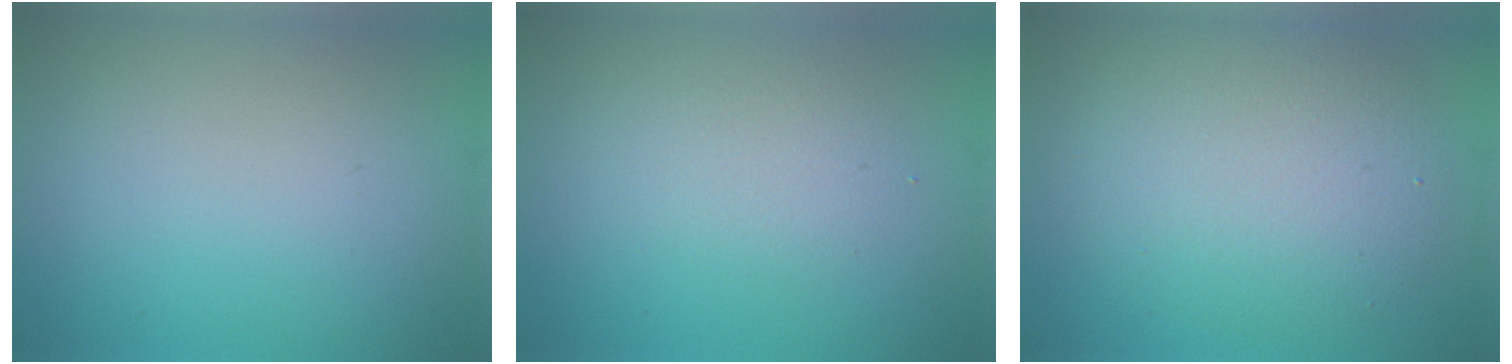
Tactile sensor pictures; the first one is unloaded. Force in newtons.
{"total": 2.1, "press": 2.1, "slide": 0.0}
{"total": 5.9, "press": 5.8, "slide": 0.7}